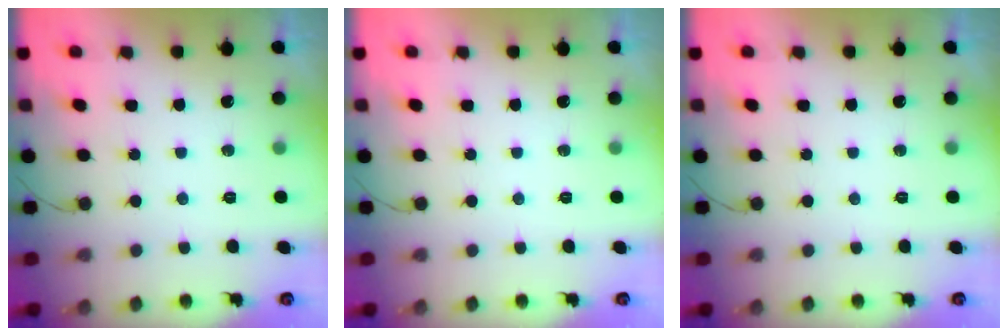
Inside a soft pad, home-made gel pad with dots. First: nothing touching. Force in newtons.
{"total": 0.0}
{"total": 0.0}